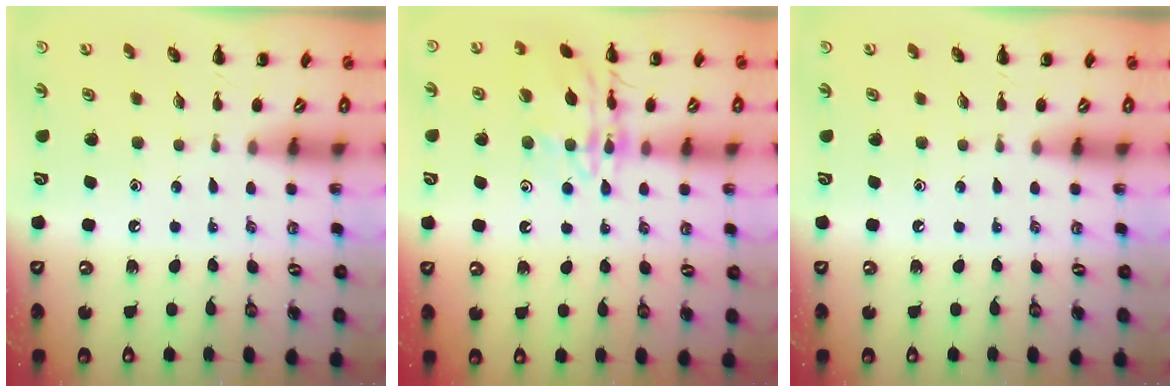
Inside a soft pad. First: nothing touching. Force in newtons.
{"total": 15.0, "press": 14.9, "slide": 1.2}
{"total": 0.0}